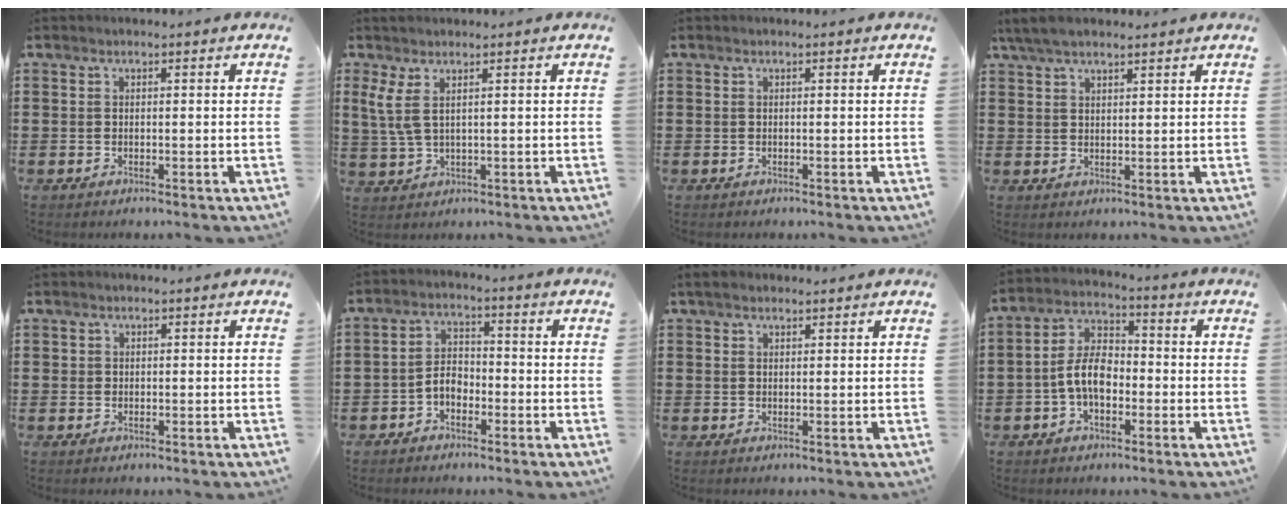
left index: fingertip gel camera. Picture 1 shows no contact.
{"total": 3.6, "force": [1.3, 0.8, 3.2], "torque": [-0.082, -0.005, 0.020]}
{"total": 0.0}
{"total": 4.2, "force": [3.3, 1.1, 2.3], "torque": [-0.053, 0.003, 0.062]}
{"total": 0.6, "force": [0.3, 0.6, 0.1], "torque": [-0.003, 0.004, 0.006]}
{"total": 3.4, "force": [-1.8, 2.0, 2.1], "torque": [-0.048, 0.006, -0.038]}
{"total": 1.8, "force": [1.4, 0.7, 0.7], "torque": [-0.017, 0.006, 0.027]}
{"total": 7.0, "force": [-1.8, 4.0, 5.5], "torque": [-0.126, 0.007, -0.039]}